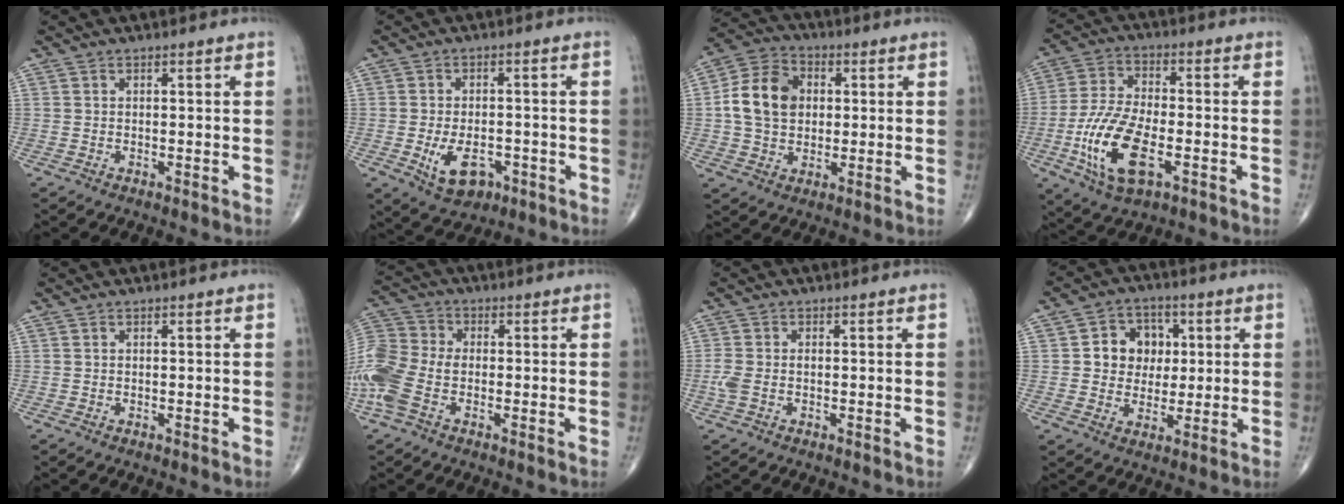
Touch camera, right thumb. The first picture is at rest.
{"total": 7.6, "force": [-2.8, 4.8, 5.3], "torque": [-0.074, 0.008, -0.035]}
{"total": 11.7, "force": [1.0, 9.0, 7.5], "torque": [-0.119, 0.016, 0.012]}
{"total": 14.8, "force": [-4.7, 6.8, 12.3], "torque": [-0.250, 0.011, -0.084]}
{"total": 0.0}
{"total": 12.1, "force": [-3.5, 7.6, 8.8], "torque": [-0.226, 0.016, -0.076]}
{"total": 3.1, "force": [-0.6, 1.8, 2.4], "torque": [-0.073, 0.006, -0.012]}
{"total": 9.1, "force": [1.5, 7.8, 4.6], "torque": [-0.021, 0.004, 0.021]}